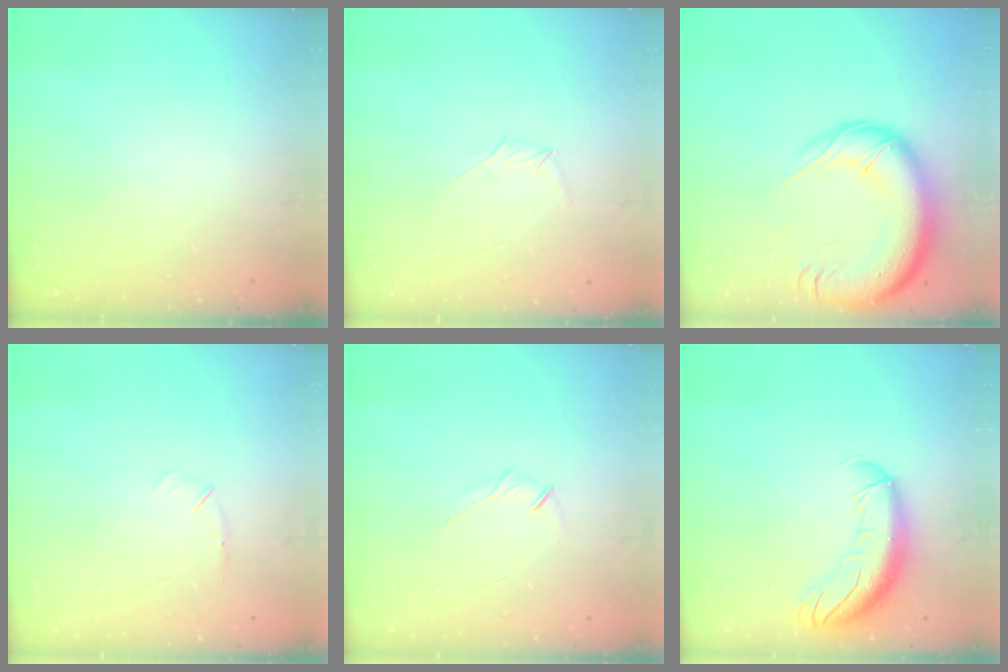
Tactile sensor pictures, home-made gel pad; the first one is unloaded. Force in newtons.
{"total": 3.5, "press": 3.4, "slide": 0.8}
{"total": 22.3, "press": 21.7, "slide": 5.0}
{"total": 4.1, "press": 4.0, "slide": 1.0}
{"total": 3.5, "press": 3.3, "slide": 1.0}
{"total": 12.4, "press": 12.0, "slide": 2.9}